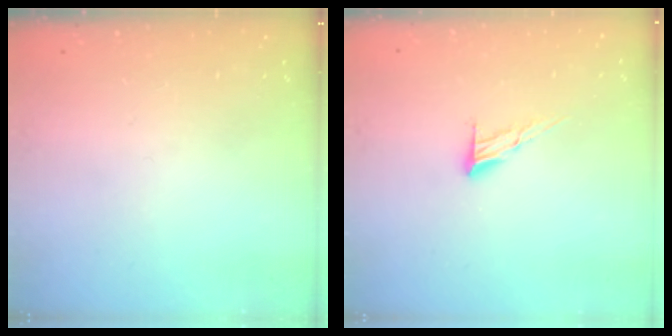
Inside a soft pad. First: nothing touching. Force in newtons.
{"total": 7.2, "press": 7.2, "slide": 0.4}